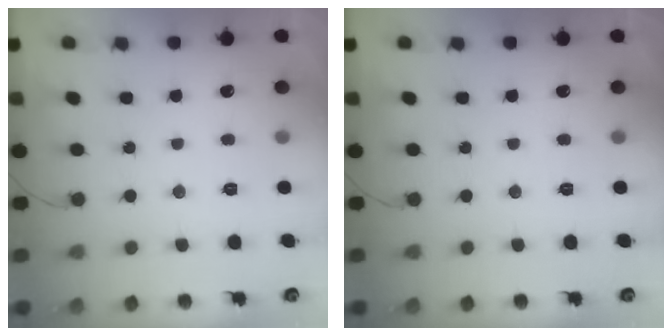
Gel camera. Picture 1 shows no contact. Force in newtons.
{"total": 0.0}